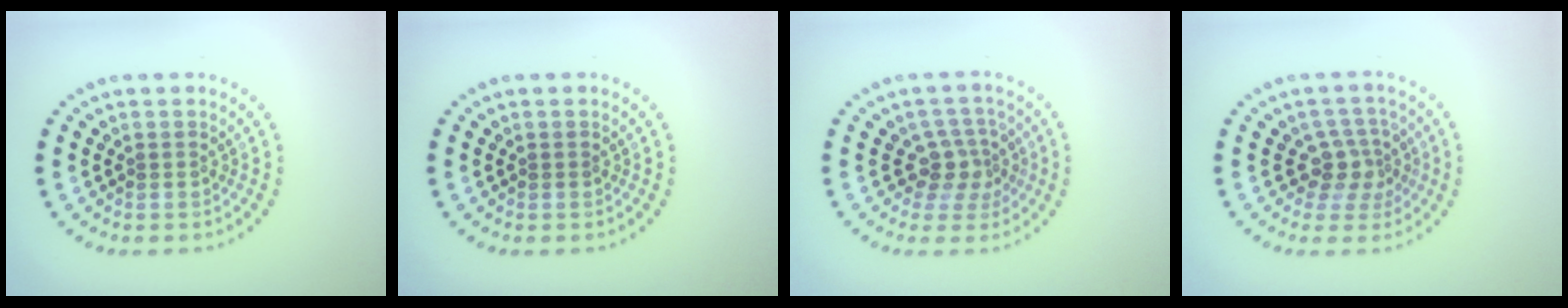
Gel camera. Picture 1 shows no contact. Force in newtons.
{"total": 0.0}
{"total": 2.7, "press": 2.2, "slide": 1.7}
{"total": 2.7, "press": 2.2, "slide": 1.7}